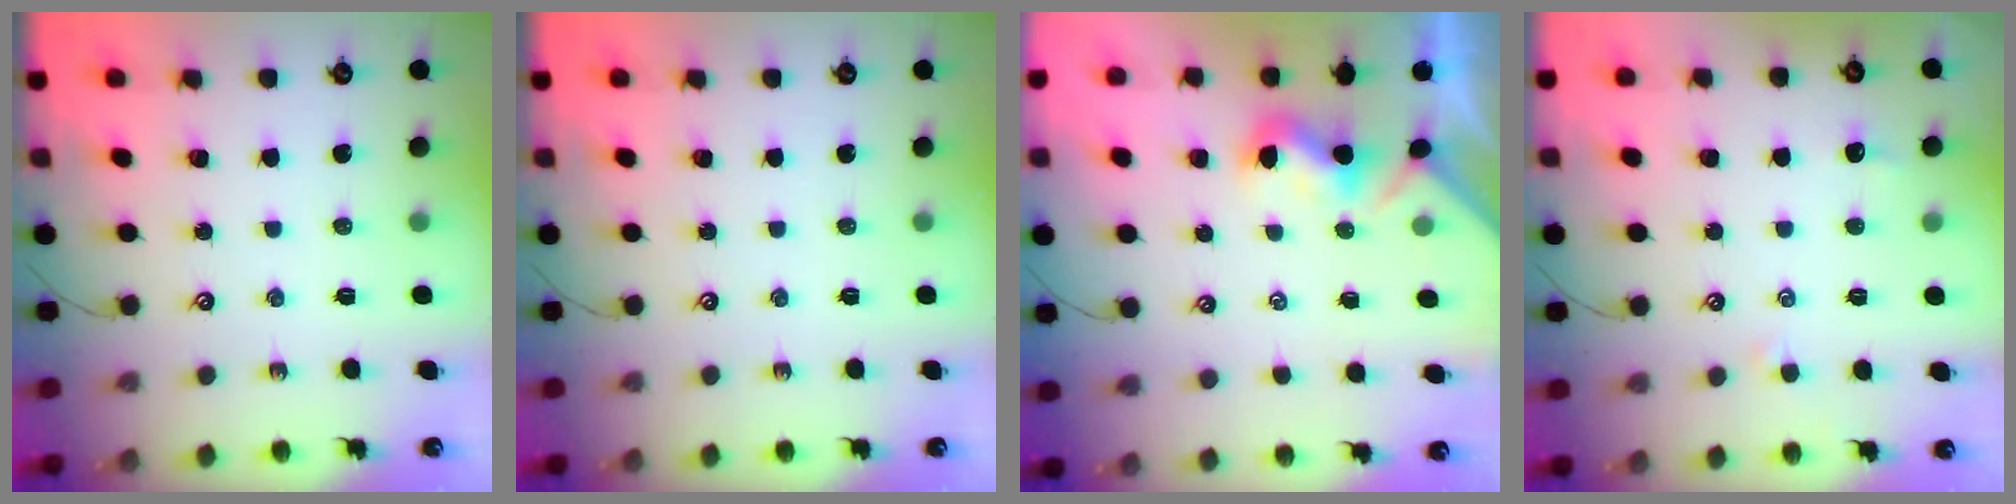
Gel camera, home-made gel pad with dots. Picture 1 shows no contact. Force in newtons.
{"total": 0.0}
{"total": 1.4, "press": 1.3, "slide": 0.5}
{"total": 1.0, "press": 0.8, "slide": 0.5}